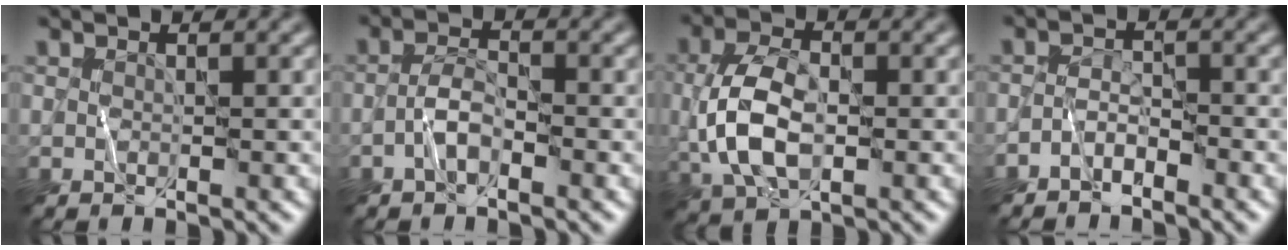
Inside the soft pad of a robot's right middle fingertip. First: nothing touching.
{"total": 1.8, "force": [-1.1, 0.6, 1.4], "torque": [-0.025, 0.010, -0.026]}
{"total": 5.9, "force": [-0.6, 3.3, 4.8], "torque": [-0.111, 0.000, -0.016]}
{"total": 2.0, "force": [-1.8, 0.6, 0.6], "torque": [-0.012, 0.007, -0.041]}